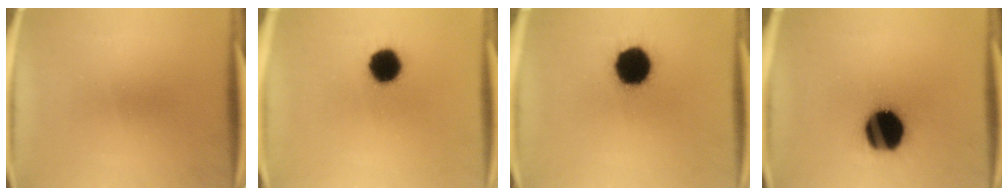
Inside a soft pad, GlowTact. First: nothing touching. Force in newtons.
{"total": 10.4}
{"total": 16.3}
{"total": 19.5}